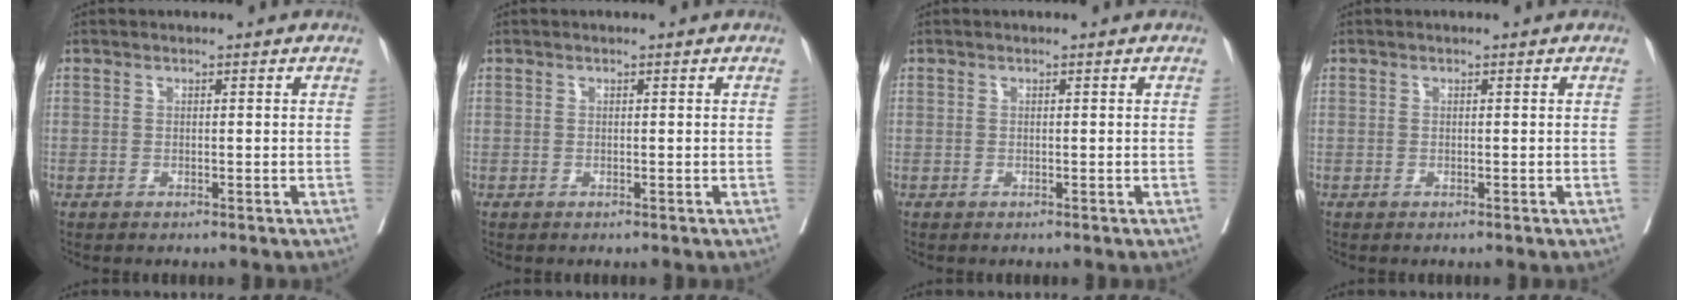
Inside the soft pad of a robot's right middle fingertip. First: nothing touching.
{"total": 0.0}
{"total": 0.0}
{"total": 0.0}